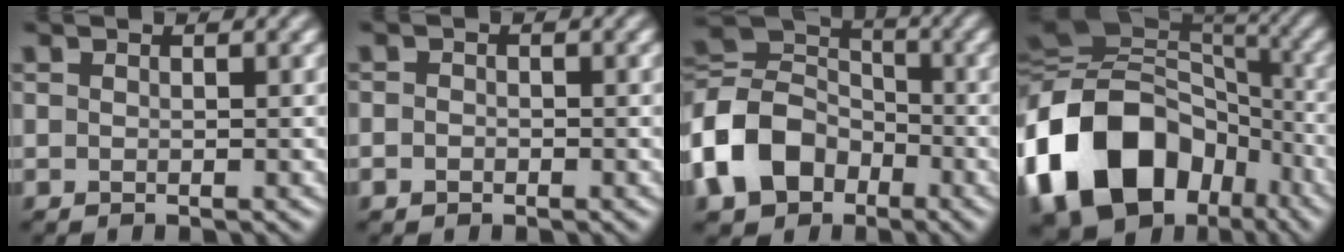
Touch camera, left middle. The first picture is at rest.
{"total": 1.1, "force": [-0.9, 0.6, 0.0], "torque": [0.006, 0.000, -0.018]}
{"total": 9.9, "force": [-4.7, 7.2, 4.8], "torque": [-0.109, 0.006, -0.112]}
{"total": 17.8, "force": [-7.2, 12.8, 10.0], "torque": [-0.213, -0.003, -0.135]}